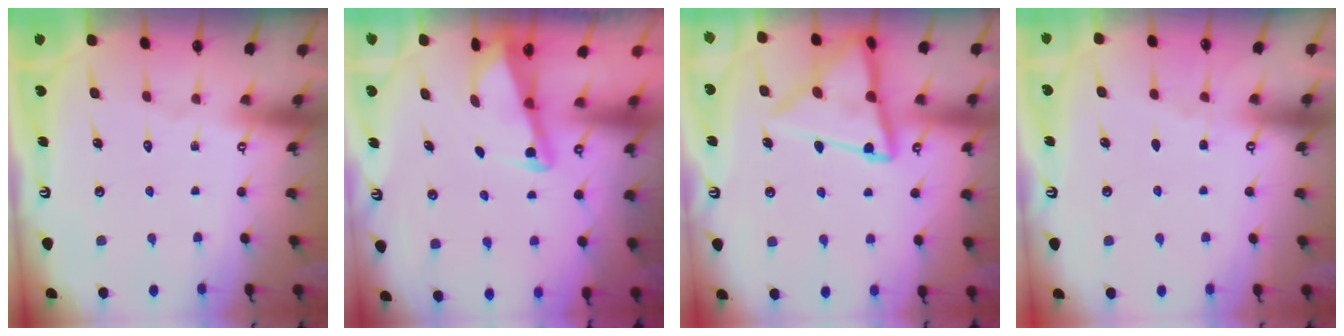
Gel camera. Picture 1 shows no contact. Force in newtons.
{"total": 2.8, "press": 2.8, "slide": 0.3}
{"total": 14.2, "press": 14.2, "slide": 1.2}
{"total": 2.9, "press": 2.9, "slide": 0.5}